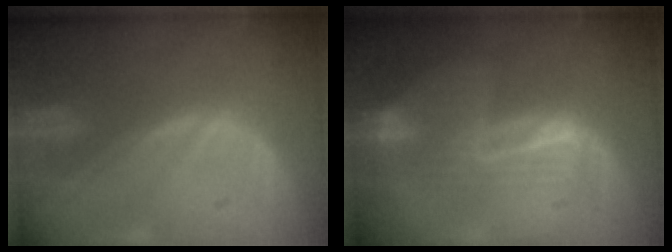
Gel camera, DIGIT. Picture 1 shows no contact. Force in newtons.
{"total": 8.1, "press": 7.0, "slide": 4.0}